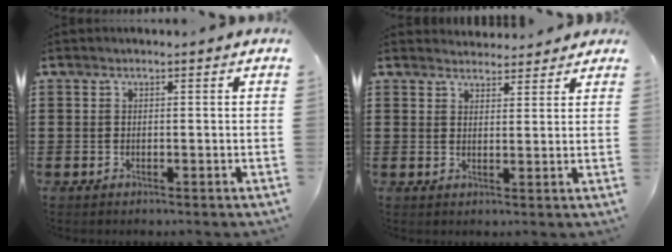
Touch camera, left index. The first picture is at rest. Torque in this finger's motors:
{"motor_torque": [2.14, 0.00, 0.06, 0.02]}